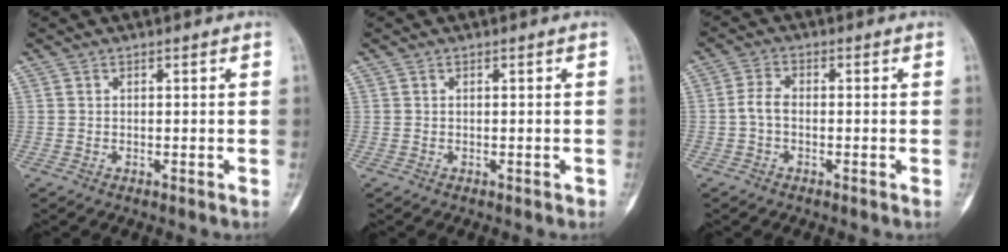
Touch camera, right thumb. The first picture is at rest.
{"total": 0.0}
{"total": 3.1, "force": [-0.5, 1.9, 2.4], "torque": [-0.047, 0.013, -0.018]}